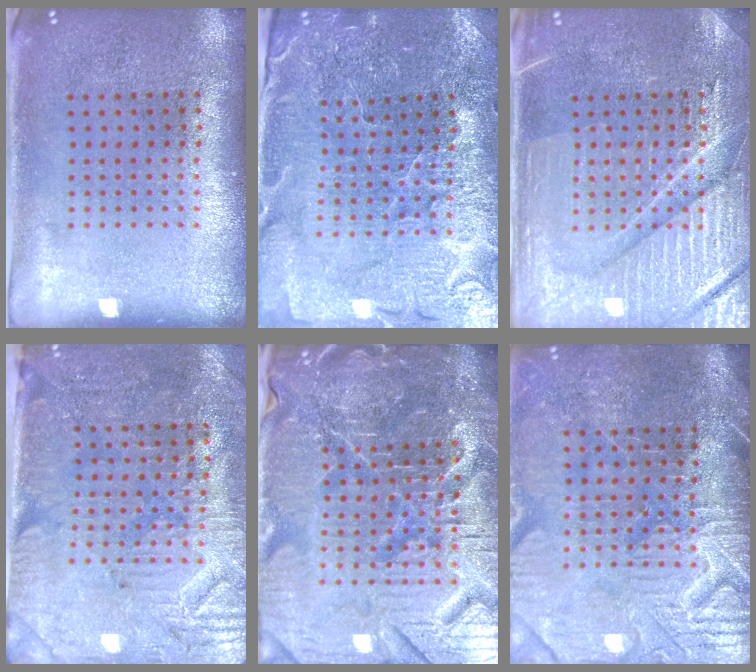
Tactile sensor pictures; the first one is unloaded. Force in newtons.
{"total": 3.3, "press": 3.3, "slide": 0.2}
{"total": 4.3, "press": 4.2, "slide": 0.8}
{"total": 3.3, "press": 3.0, "slide": 1.3}
{"total": 7.2, "press": 6.4, "slide": 3.4}
{"total": 4.4, "press": 4.0, "slide": 1.8}